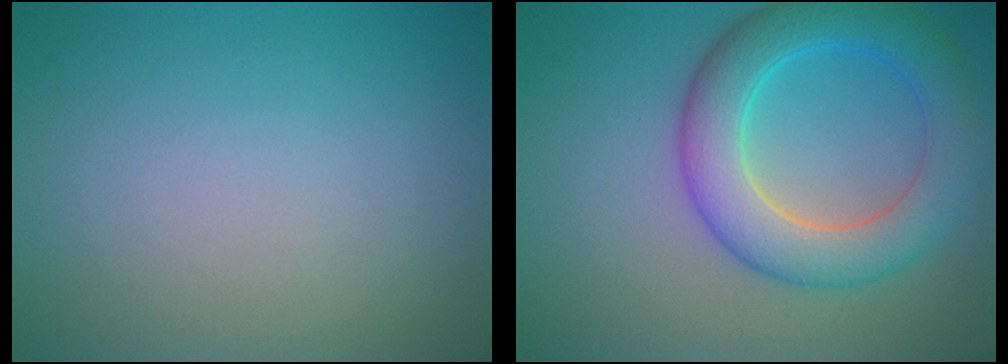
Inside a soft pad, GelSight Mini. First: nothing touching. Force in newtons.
{"total": 6.8, "press": 6.8, "slide": 0.0}